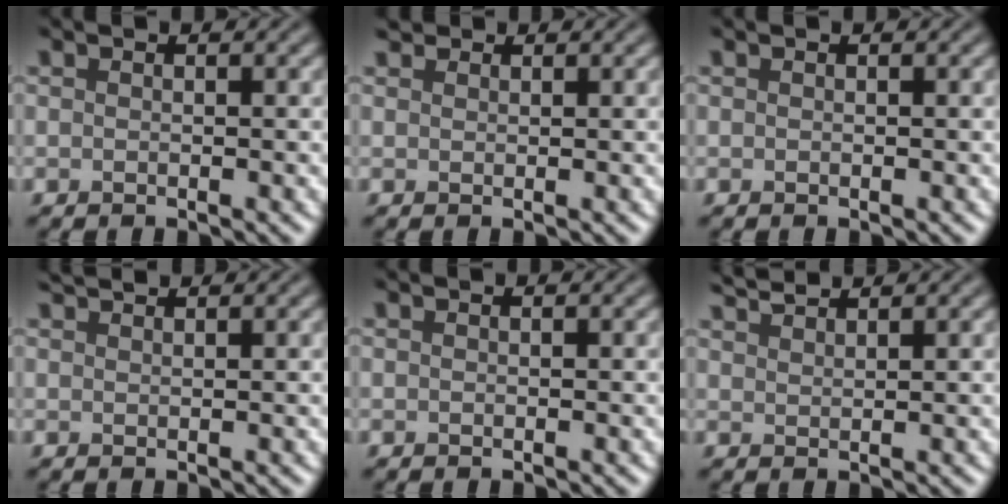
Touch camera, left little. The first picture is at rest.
{"total": 1.1, "force": [1.0, 0.4, 0.1], "torque": [-0.006, 0.000, 0.017]}
{"total": 0.0}
{"total": 1.2, "force": [1.2, 0.0, 0.2], "torque": [-0.002, 0.002, 0.019]}
{"total": 0.0}
{"total": 2.1, "force": [2.1, 0.2, 0.6], "torque": [-0.003, 0.006, 0.038]}